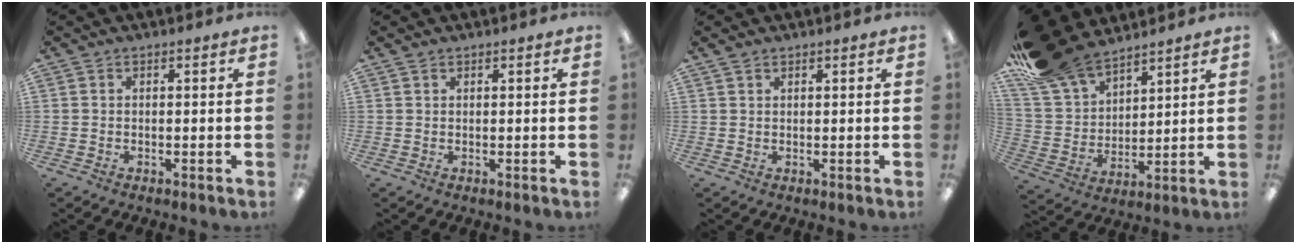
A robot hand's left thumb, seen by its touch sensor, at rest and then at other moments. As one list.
[{"total": 0.9, "force": [0.7, 0.5, 0.4], "torque": [-0.010, 0.002, 0.013]}, {"total": 1.3, "force": [1.1, 0.6, 0.5], "torque": [-0.011, 0.000, 0.020]}, {"total": 18.0, "force": [14.5, 8.1, 6.8], "torque": [-0.167, -0.072, 0.275]}]